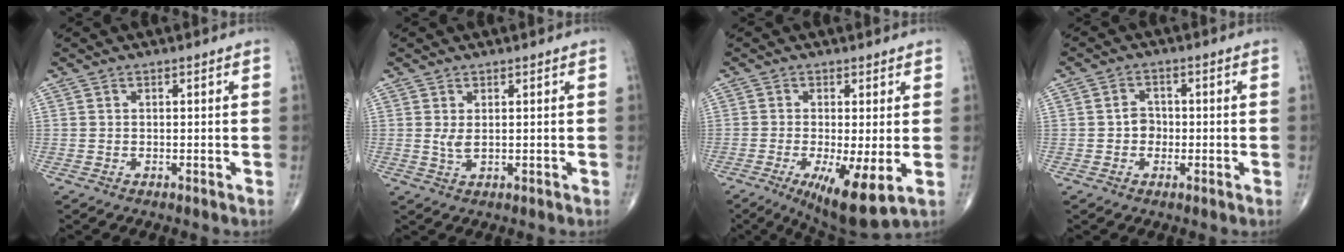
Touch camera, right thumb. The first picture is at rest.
{"total": 1.9, "force": [0.4, 0.7, 1.7], "torque": [-0.038, -0.006, 0.013]}
{"total": 10.5, "force": [-2.9, 2.6, 9.7], "torque": [-0.166, -0.025, -0.041]}
{"total": 3.1, "force": [-0.5, 2.7, 1.5], "torque": [-0.005, 0.008, -0.014]}